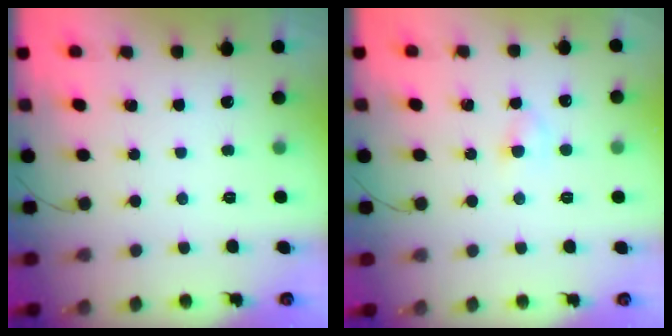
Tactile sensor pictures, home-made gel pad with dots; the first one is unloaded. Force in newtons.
{"total": 2.7, "press": 2.4, "slide": 1.2}